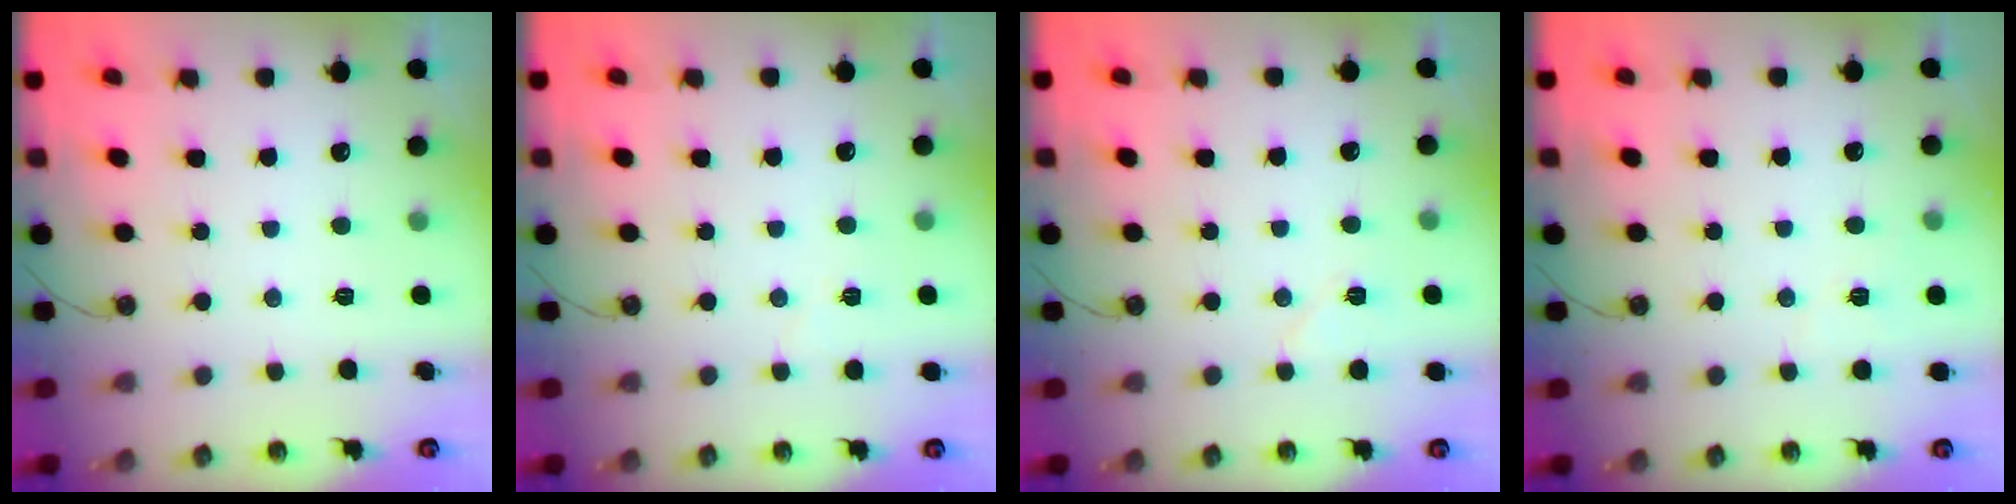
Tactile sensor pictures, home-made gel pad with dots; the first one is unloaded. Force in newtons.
{"total": 2.6, "press": 2.2, "slide": 1.5}
{"total": 5.6, "press": 4.9, "slide": 2.6}
{"total": 5.0, "press": 1.7, "slide": 4.7}